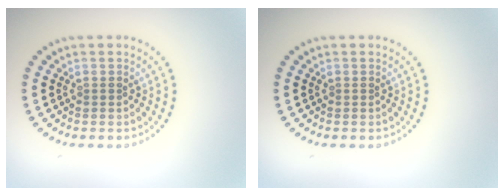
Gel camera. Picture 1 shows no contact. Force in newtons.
{"total": 0.0}